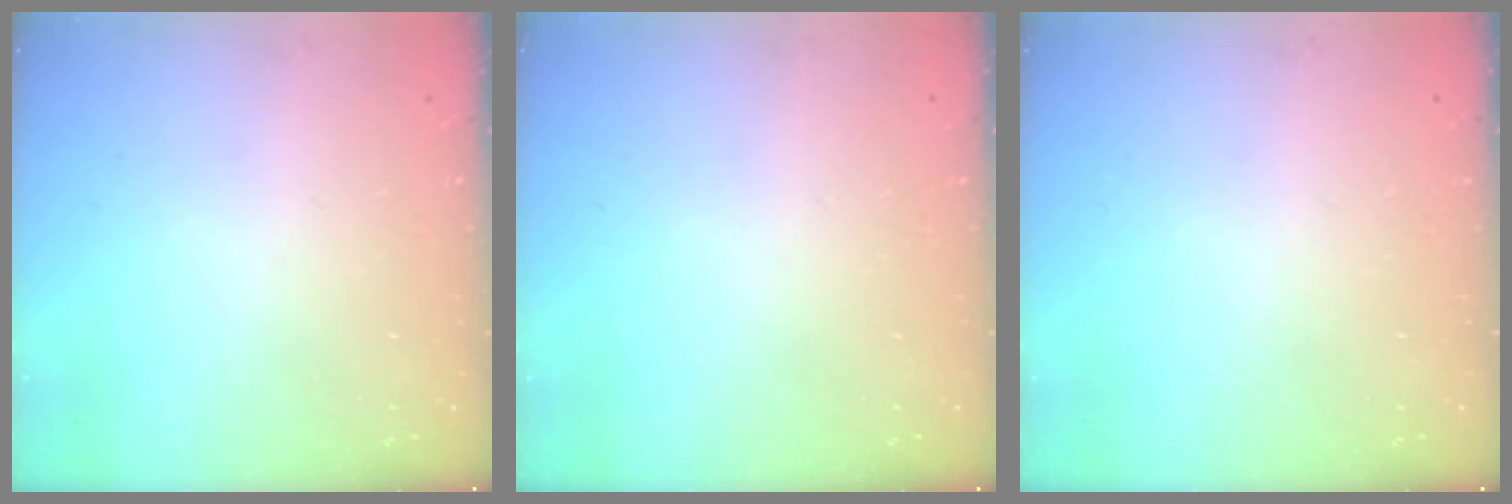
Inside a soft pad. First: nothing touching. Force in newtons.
{"total": 0.0}
{"total": 0.0}